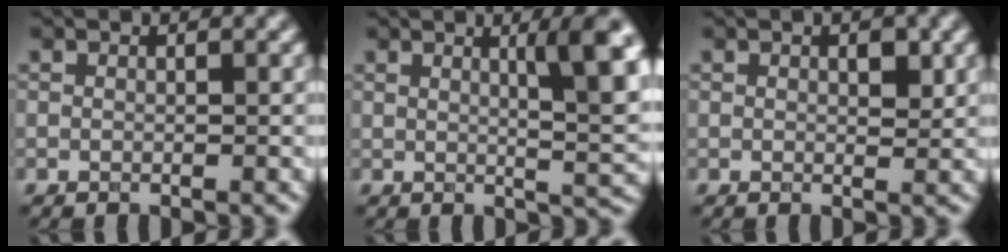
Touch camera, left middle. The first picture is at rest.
{"total": 6.2, "force": [2.0, 1.1, 5.7], "torque": [-0.066, 0.001, 0.042]}
{"total": 1.0, "force": [0.4, 0.3, 0.9], "torque": [-0.018, -0.001, 0.017]}